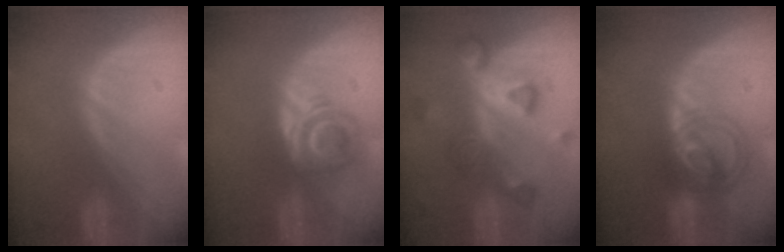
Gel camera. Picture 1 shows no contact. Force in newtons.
{"total": 6.1, "press": 5.1, "slide": 3.3}
{"total": 7.9, "press": 7.0, "slide": 3.6}
{"total": 6.1, "press": 6.0, "slide": 1.1}